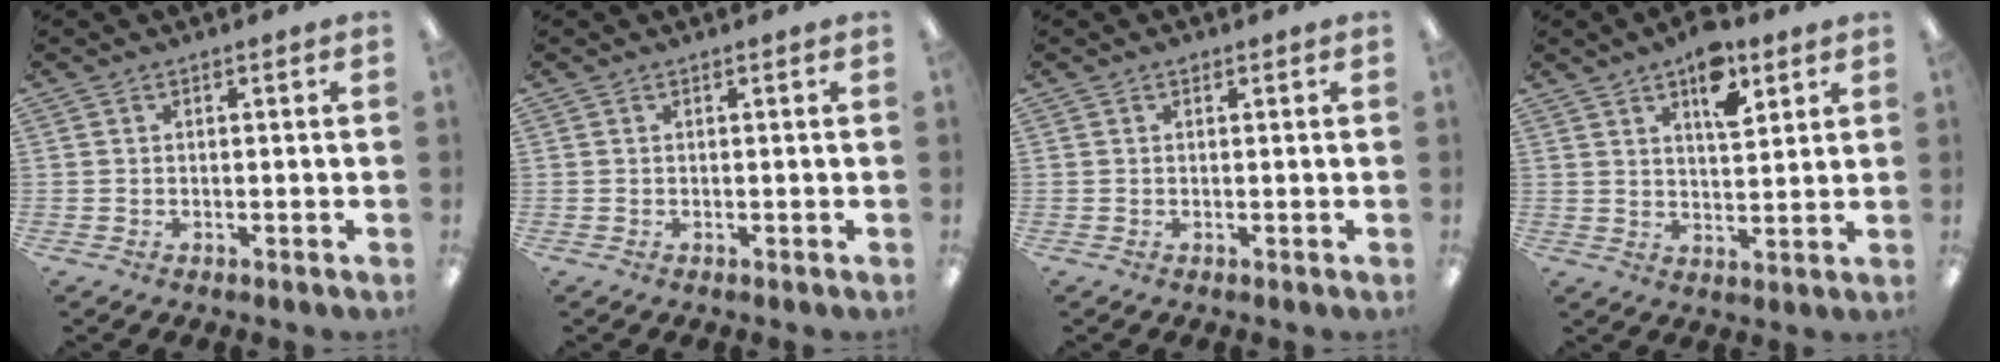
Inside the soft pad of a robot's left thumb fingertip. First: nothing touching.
{"total": 0.0}
{"total": 0.7, "force": [0.4, 0.4, 0.2], "torque": [0.003, 0.000, 0.006]}
{"total": 9.4, "force": [5.9, 4.4, 5.9], "torque": [-0.074, -0.027, 0.095]}